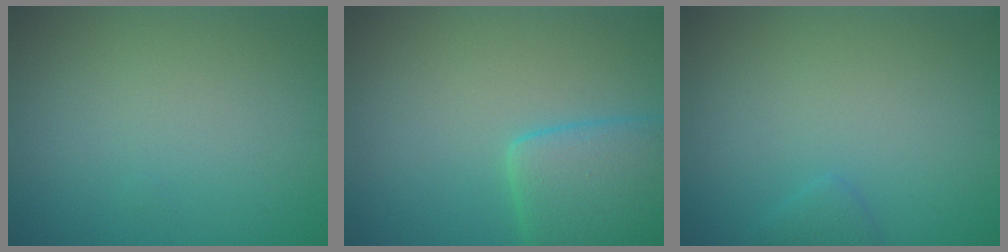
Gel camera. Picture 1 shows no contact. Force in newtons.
{"total": 5.4, "press": 5.4, "slide": 0.4}
{"total": 1.0, "press": 1.0, "slide": 0.1}